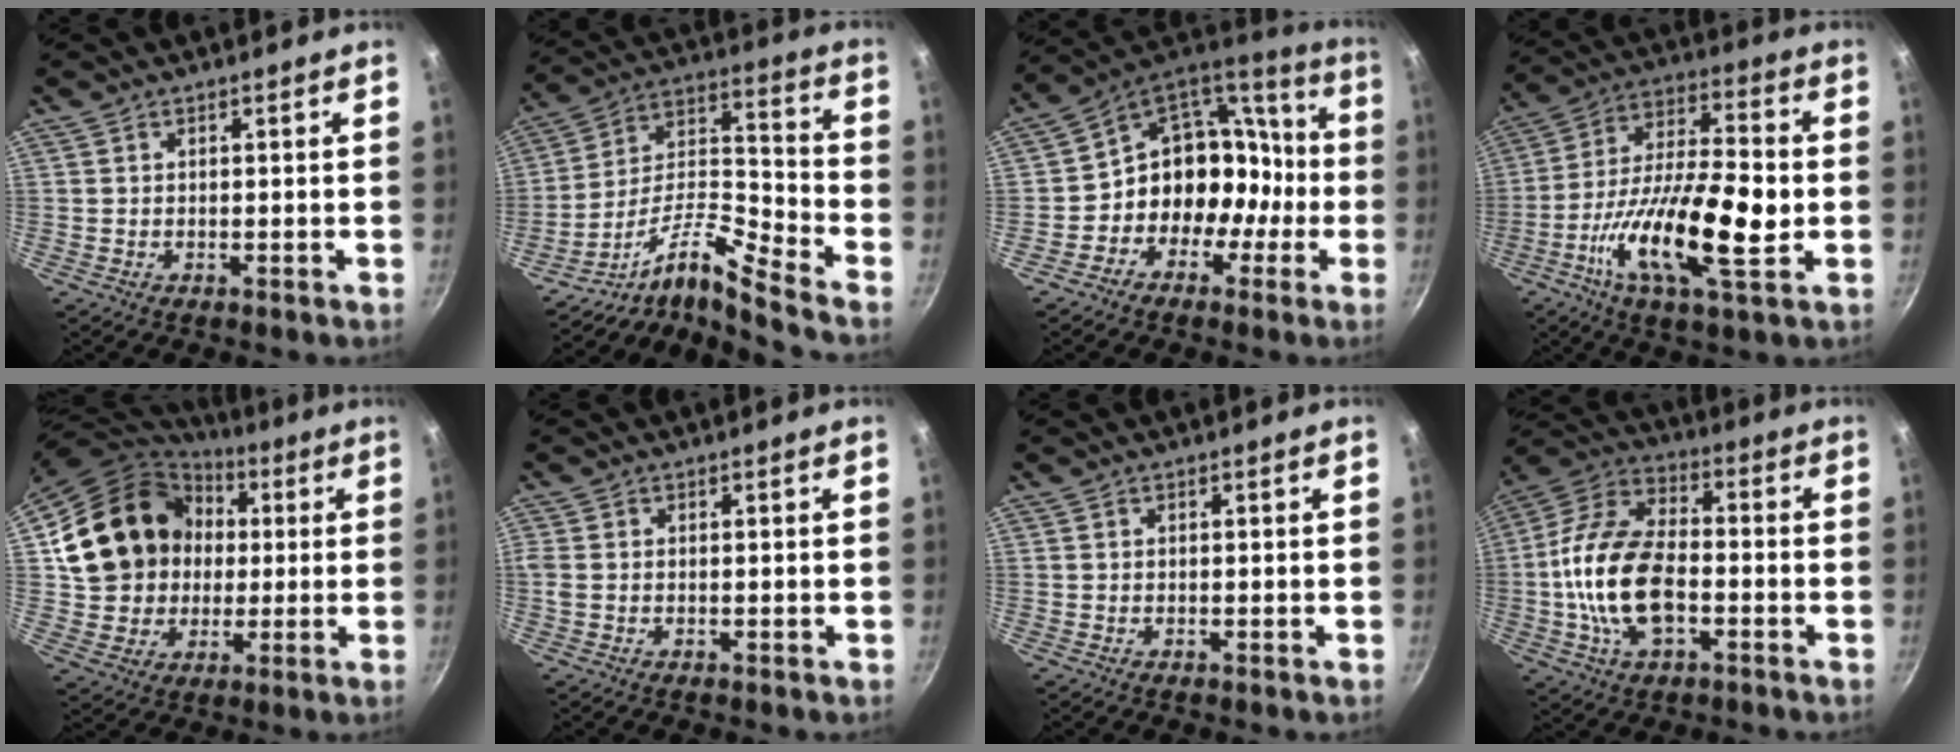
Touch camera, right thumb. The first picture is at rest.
{"total": 14.7, "force": [-10.5, 1.8, 10.1], "torque": [-0.167, 0.091, -0.211]}
{"total": 15.4, "force": [-4.0, 13.3, 6.7], "torque": [-0.035, 0.092, -0.070]}
{"total": 20.3, "force": [-4.3, 6.7, 18.6], "torque": [-0.329, 0.026, -0.085]}
{"total": 20.2, "force": [3.2, 17.4, 9.8], "torque": [-0.158, 0.035, 0.062]}
{"total": 1.3, "force": [-0.2, 0.9, 0.9], "torque": [-0.021, 0.000, -0.003]}
{"total": 0.0}
{"total": 17.6, "force": [-3.3, 9.8, 14.2], "torque": [-0.259, 0.037, -0.076]}